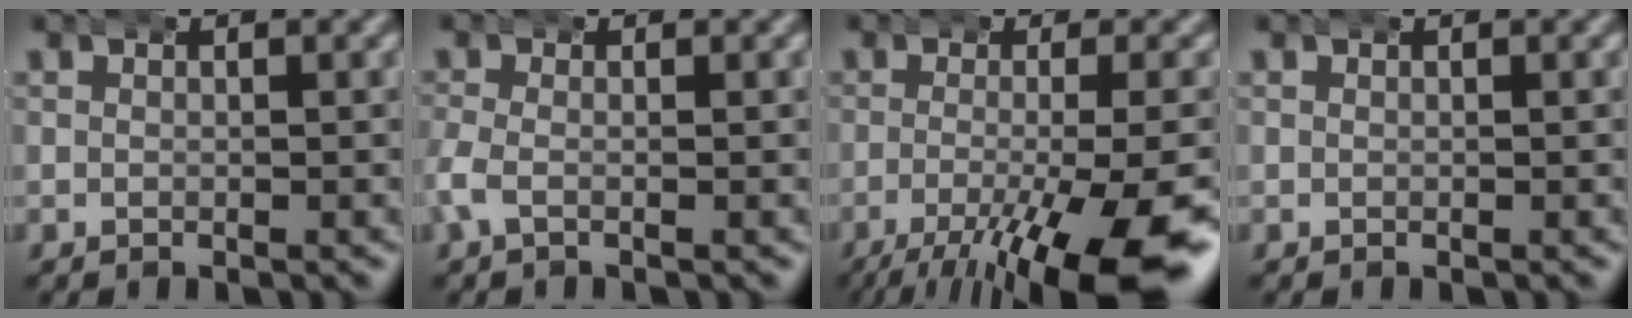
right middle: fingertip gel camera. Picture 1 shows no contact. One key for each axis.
{"total": 2.0, "fx": -0.9, "fy": 1.0, "fz": 1.4, "tx": -0.053, "ty": -0.012, "tz": -0.011}
{"total": 10.2, "fx": -4.6, "fy": 3.2, "fz": 8.6, "tx": -0.131, "ty": -0.032, "tz": -0.051}
{"total": 0.0}